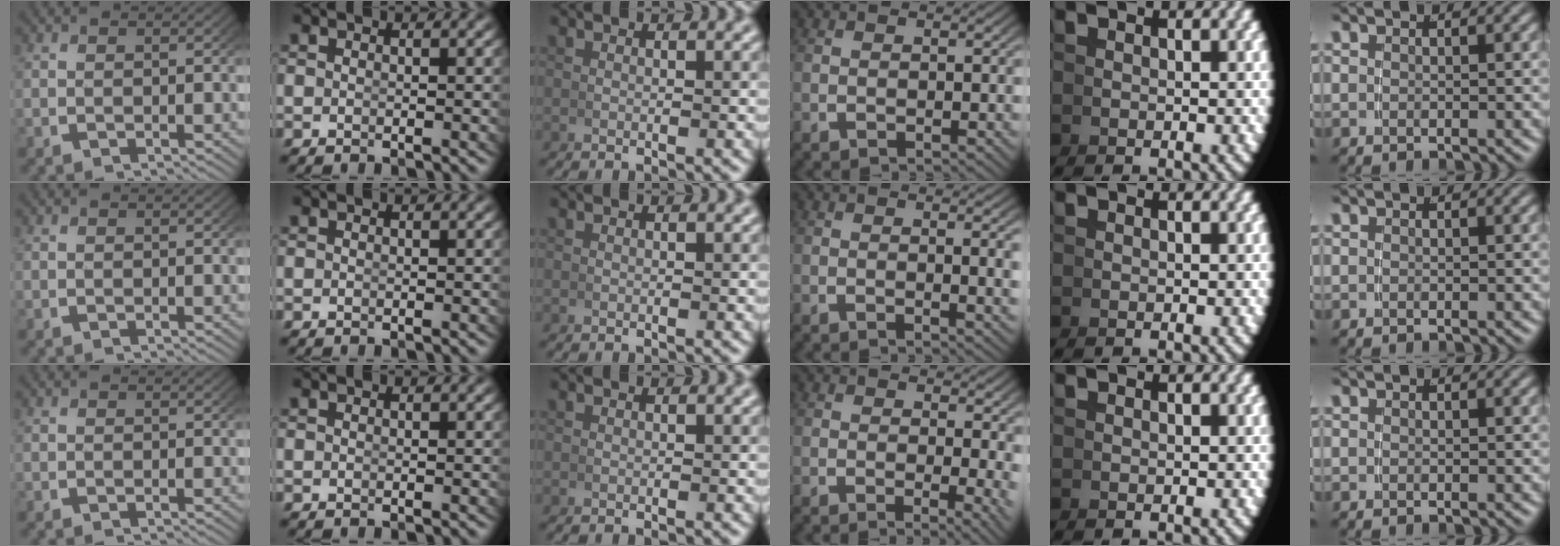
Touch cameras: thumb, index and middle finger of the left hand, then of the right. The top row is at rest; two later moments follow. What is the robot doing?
{"motion": "lift_and_place", "object": "dispenser bottle"}